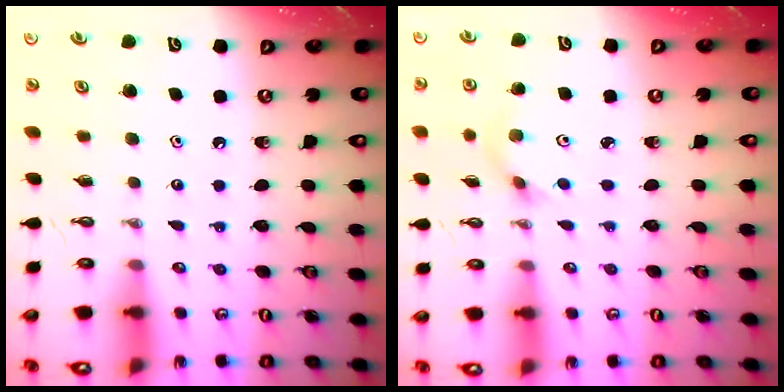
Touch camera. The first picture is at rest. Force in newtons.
{"total": 2.6, "press": 2.4, "slide": 0.9}